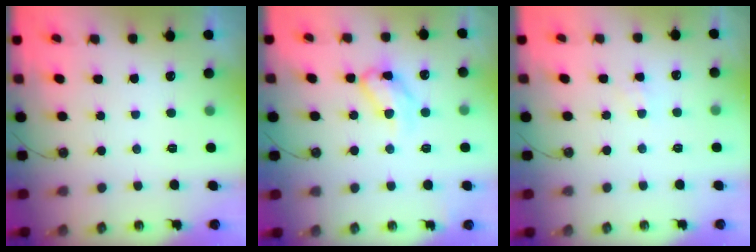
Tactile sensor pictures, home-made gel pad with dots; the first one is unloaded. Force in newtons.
{"total": 11.1, "press": 11.0, "slide": 1.4}
{"total": 3.9, "press": 3.8, "slide": 0.5}